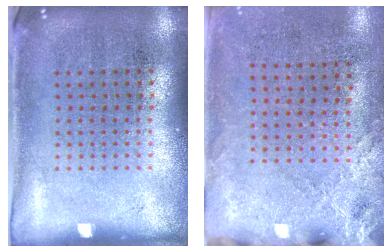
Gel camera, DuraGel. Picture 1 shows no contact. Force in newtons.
{"total": 2.5, "press": 2.1, "slide": 1.4}